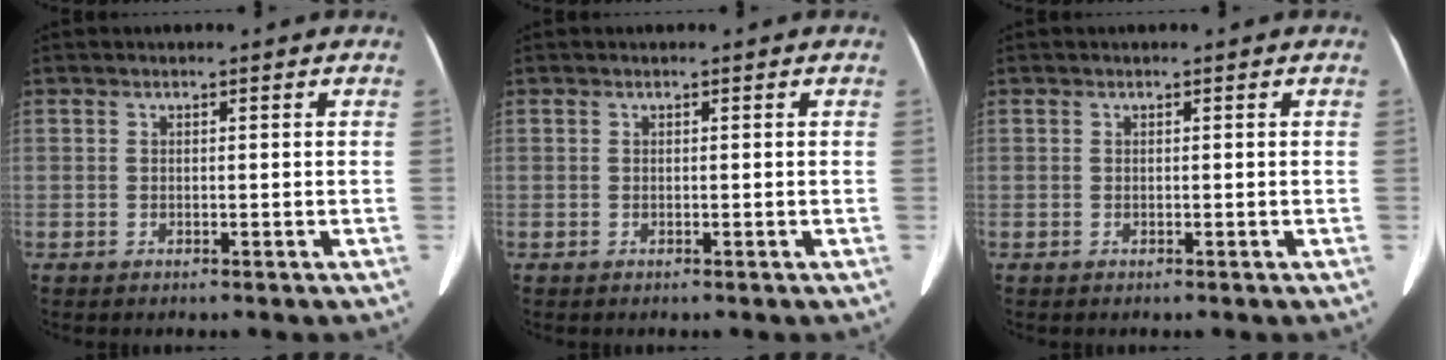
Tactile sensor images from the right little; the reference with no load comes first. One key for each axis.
{"total": 0.0}
{"total": 0.0}